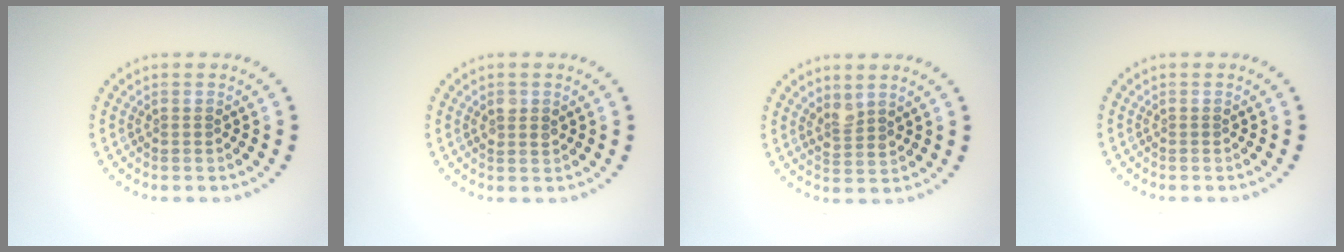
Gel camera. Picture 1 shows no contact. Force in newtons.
{"total": 1.3, "press": 1.2, "slide": 0.3}
{"total": 1.8, "press": 1.5, "slide": 1.1}
{"total": 0.0}